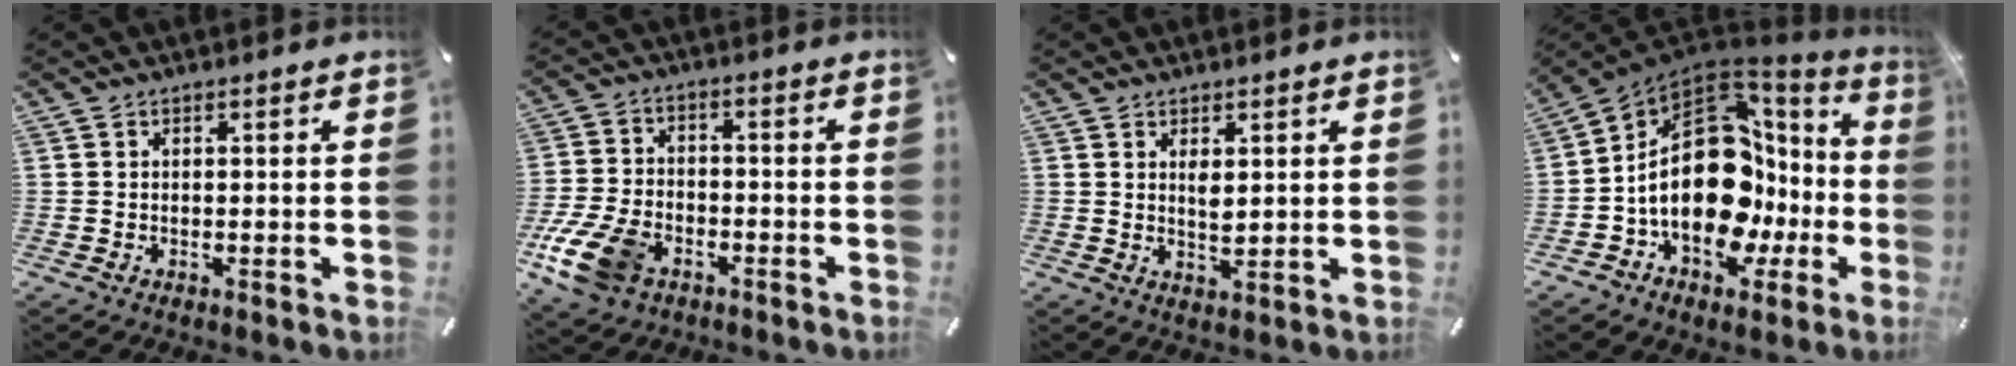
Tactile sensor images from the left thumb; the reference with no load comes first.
{"total": 11.7, "force": [-6.1, 7.4, 6.7], "torque": [-0.142, 0.028, -0.109]}
{"total": 3.0, "force": [1.4, 1.2, 2.3], "torque": [-0.043, -0.004, 0.022]}
{"total": 24.9, "force": [0.2, 16.2, 18.8], "torque": [-0.332, -0.018, 0.014]}